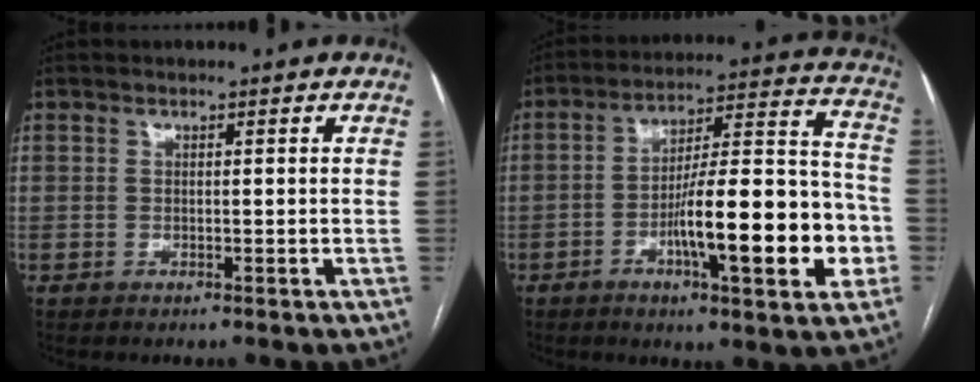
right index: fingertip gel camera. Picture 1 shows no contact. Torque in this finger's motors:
{"motor_torque": [0.99, -0.59, 0.60, 0.21]}